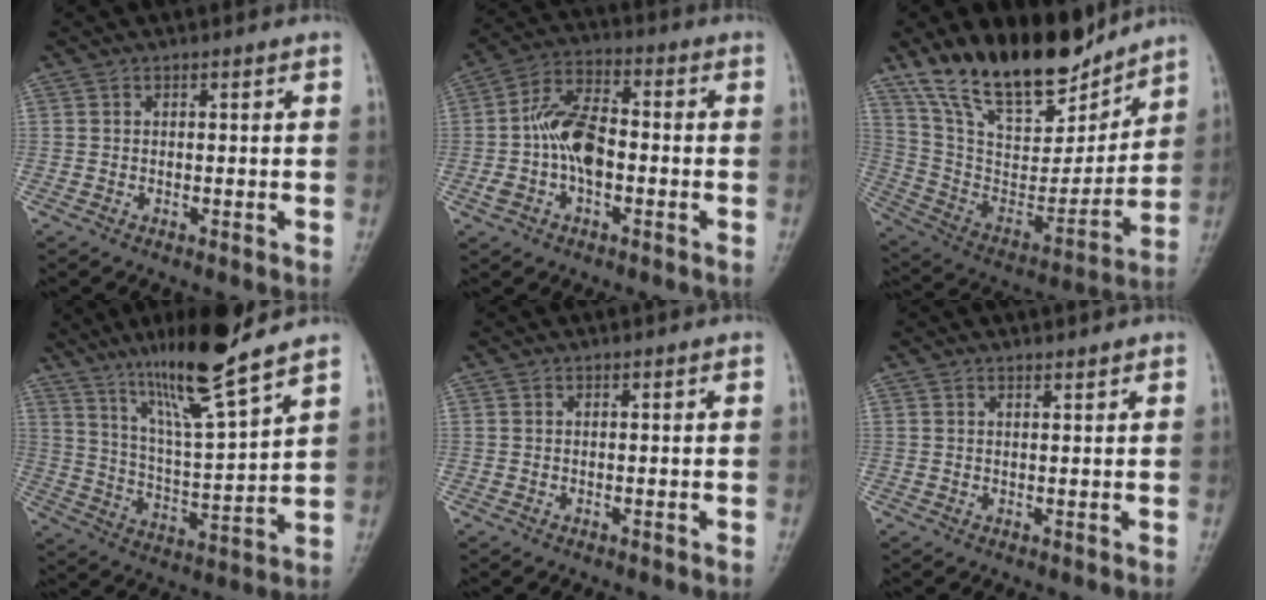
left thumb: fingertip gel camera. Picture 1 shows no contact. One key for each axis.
{"total": 11.2, "fx": -1.4, "fy": 6.3, "fz": 9.1, "tx": -0.166, "ty": 0.034, "tz": -0.033}
{"total": 23.5, "fx": 17.8, "fy": 9.6, "fz": 12.1, "tx": -0.177, "ty": -0.075, "tz": 0.314}
{"total": 15.6, "fx": 11.4, "fy": 0.8, "fz": 10.7, "tx": -0.180, "ty": -0.063, "tz": 0.204}
{"total": 0.0}
{"total": 1.0, "fx": 0.9, "fy": 0.2, "fz": 0.4, "tx": -0.005, "ty": -0.006, "tz": 0.015}